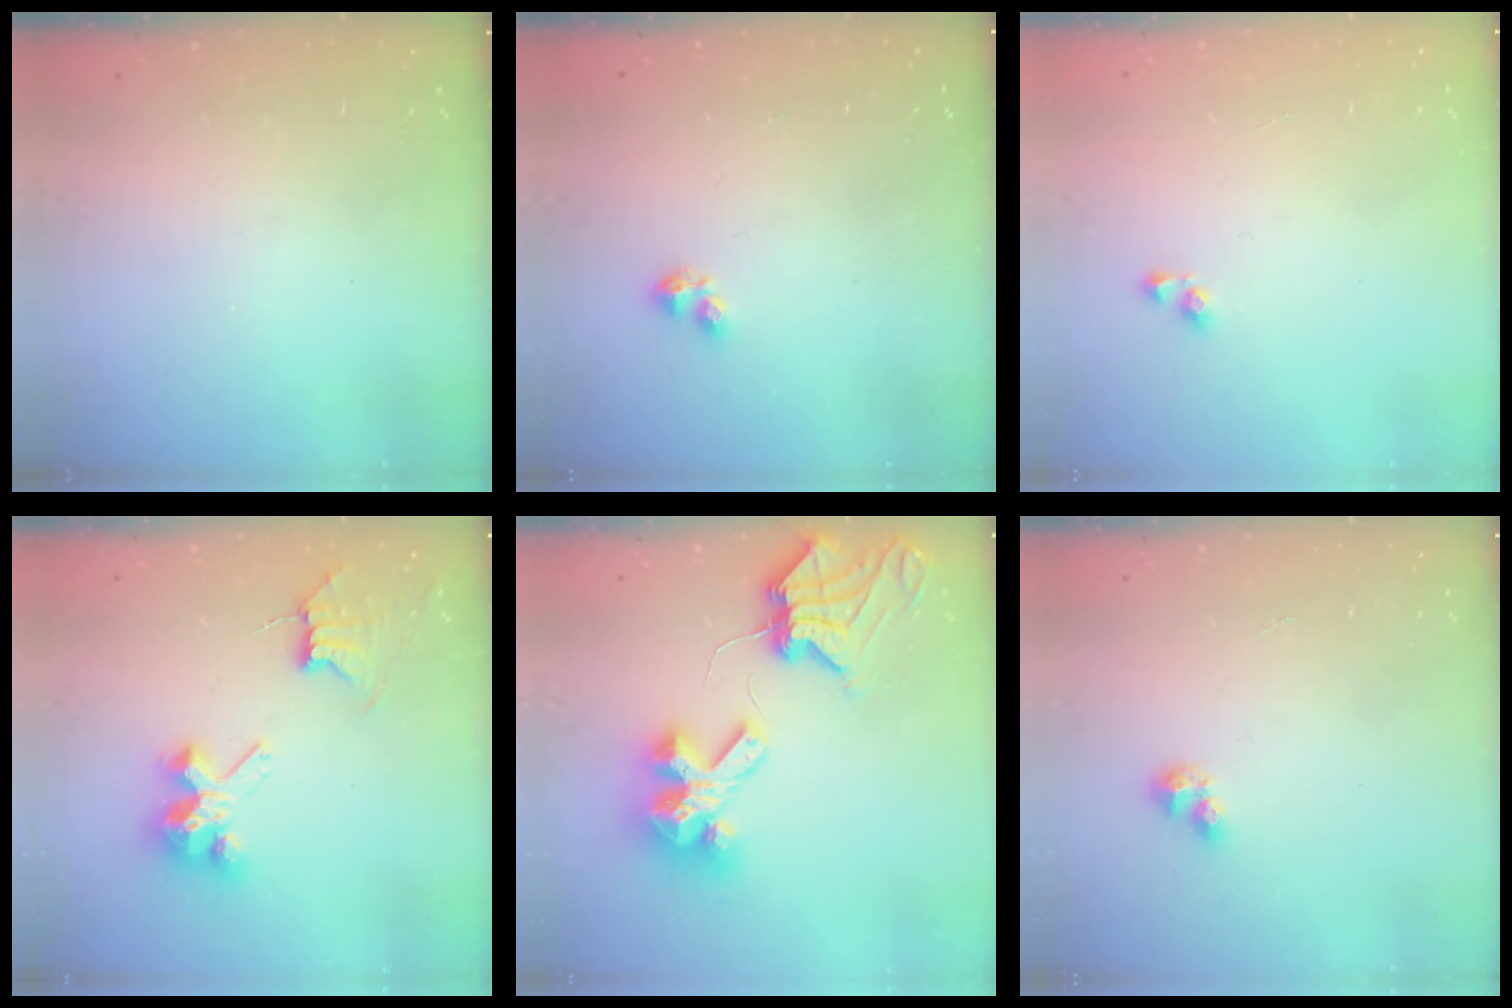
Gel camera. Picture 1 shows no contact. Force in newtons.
{"total": 2.2, "press": 2.2, "slide": 0.4}
{"total": 2.9, "press": 2.9, "slide": 0.2}
{"total": 8.2, "press": 8.2, "slide": 0.7}
{"total": 12.0, "press": 11.9, "slide": 1.3}
{"total": 4.0, "press": 3.9, "slide": 0.5}